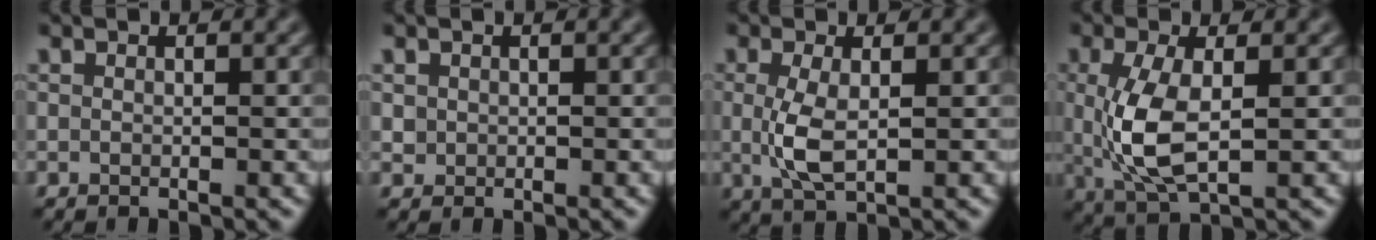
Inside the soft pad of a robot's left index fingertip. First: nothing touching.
{"total": 0.7, "force": [0.2, 0.7, 0.1], "torque": [0.000, -0.005, 0.007]}
{"total": 3.4, "force": [0.0, 1.2, 3.2], "torque": [-0.075, -0.003, 0.003]}
{"total": 5.7, "force": [0.1, 2.4, 5.2], "torque": [-0.125, -0.007, 0.007]}